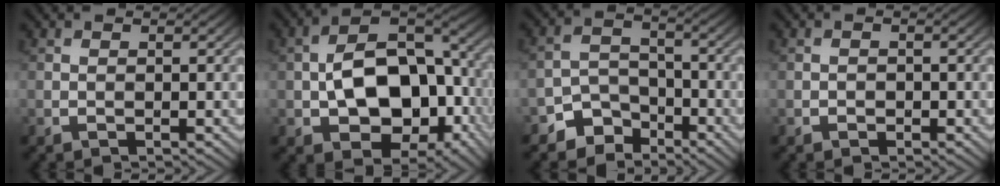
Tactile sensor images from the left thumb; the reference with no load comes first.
{"total": 14.5, "force": [-2.5, 9.4, 10.8], "torque": [-0.173, -0.004, -0.043]}
{"total": 5.5, "force": [-4.1, 3.5, 1.4], "torque": [-0.022, -0.002, -0.083]}
{"total": 0.9, "force": [-0.5, 0.7, 0.3], "torque": [-0.003, -0.001, -0.009]}